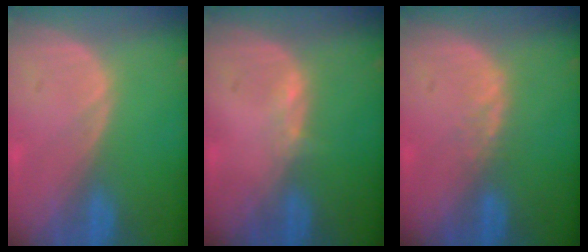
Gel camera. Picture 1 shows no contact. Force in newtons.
{"total": 1.0, "press": 0.8, "slide": 0.5}
{"total": 1.4, "press": 1.4, "slide": 0.3}